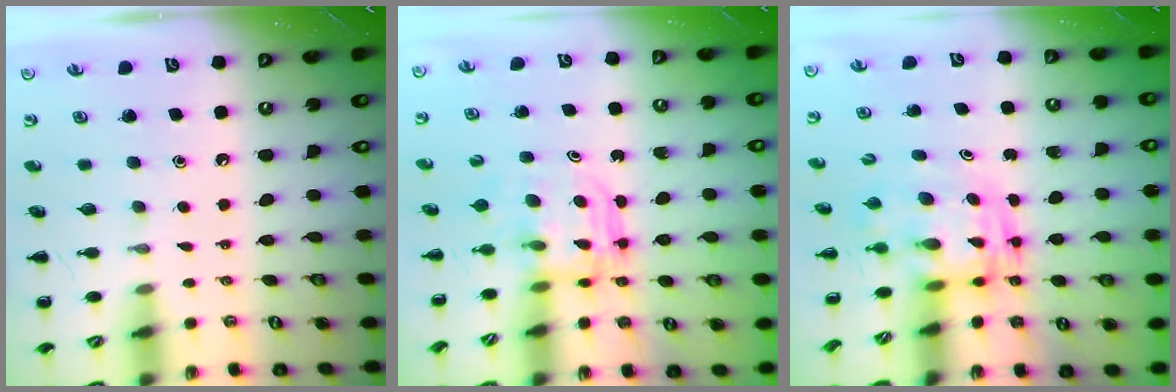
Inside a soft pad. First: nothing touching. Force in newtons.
{"total": 3.6, "press": 3.6, "slide": 0.2}
{"total": 3.0, "press": 2.9, "slide": 0.6}